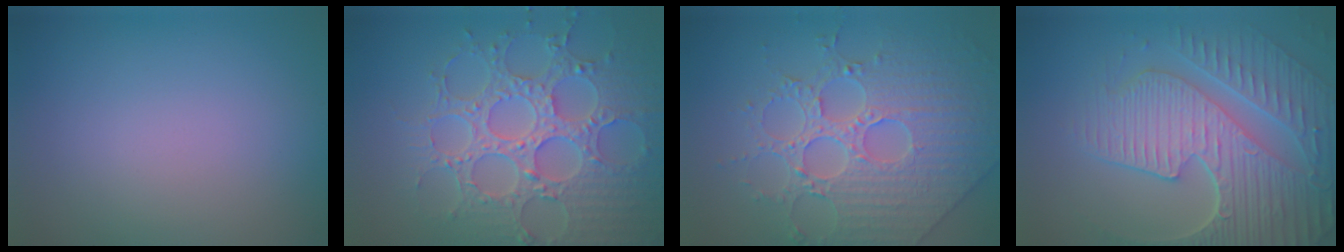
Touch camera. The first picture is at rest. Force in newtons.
{"total": 7.7, "press": 6.2, "slide": 4.6}
{"total": 5.2, "press": 5.1, "slide": 1.2}
{"total": 8.8, "press": 6.4, "slide": 6.1}